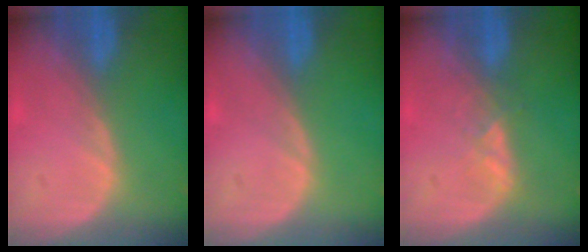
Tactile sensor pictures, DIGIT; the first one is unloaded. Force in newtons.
{"total": 0.0}
{"total": 2.0, "press": 2.0, "slide": 0.3}